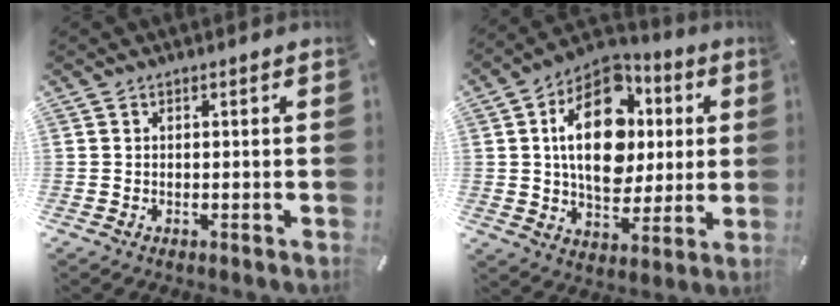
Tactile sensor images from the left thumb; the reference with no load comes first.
{"total": 20.1, "force": [3.4, 13.8, 14.1], "torque": [-0.244, 0.000, 0.059]}